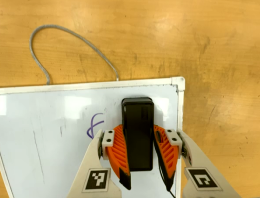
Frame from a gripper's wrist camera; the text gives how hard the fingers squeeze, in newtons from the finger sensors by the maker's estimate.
{"total": 12.5, "left": 12.5, "right": 12.6}